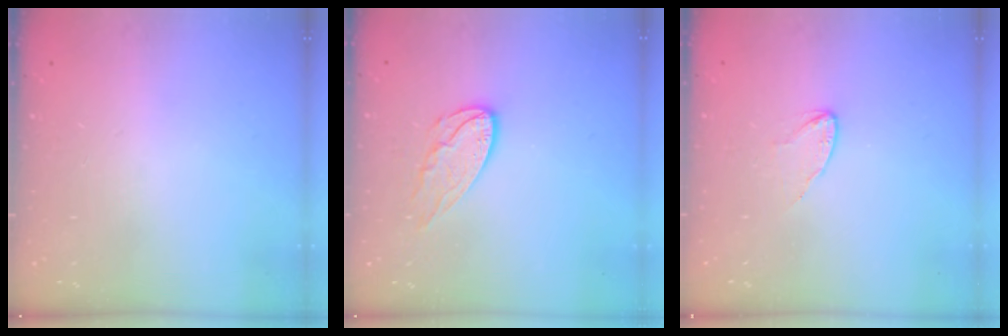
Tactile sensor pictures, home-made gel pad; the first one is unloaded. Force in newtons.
{"total": 8.9, "press": 8.9, "slide": 0.5}
{"total": 3.8, "press": 3.7, "slide": 0.4}